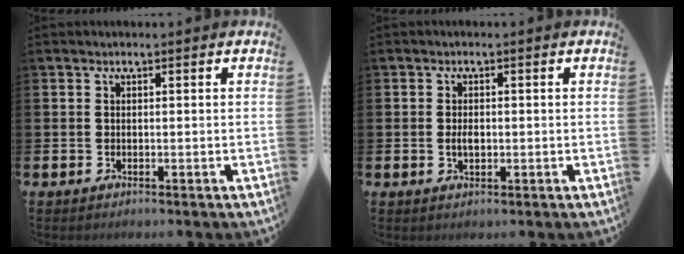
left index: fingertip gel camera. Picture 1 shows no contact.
{"total": 1.7, "force": [0.1, 0.9, 1.5], "torque": [-0.020, 0.001, 0.000]}